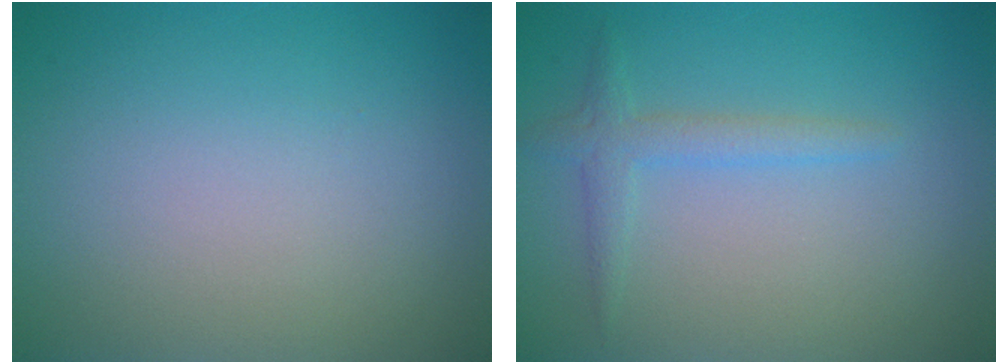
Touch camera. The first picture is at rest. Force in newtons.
{"total": 1.9, "press": 1.9, "slide": 0.1}